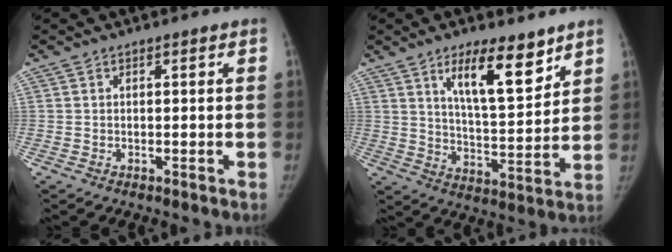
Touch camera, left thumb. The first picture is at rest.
{"total": 13.2, "force": [8.0, 4.5, 9.5], "torque": [-0.124, -0.055, 0.137]}